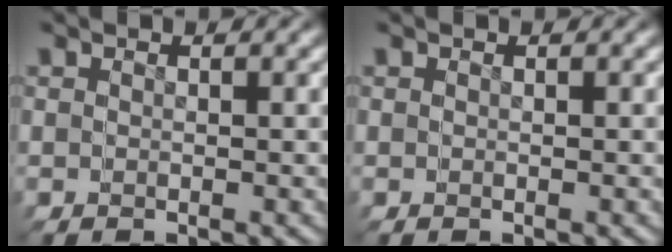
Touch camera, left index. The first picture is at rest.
{"total": 0.0}